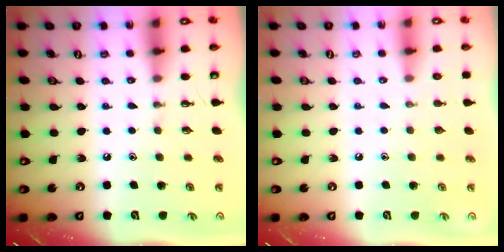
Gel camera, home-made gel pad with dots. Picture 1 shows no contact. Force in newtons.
{"total": 0.0}